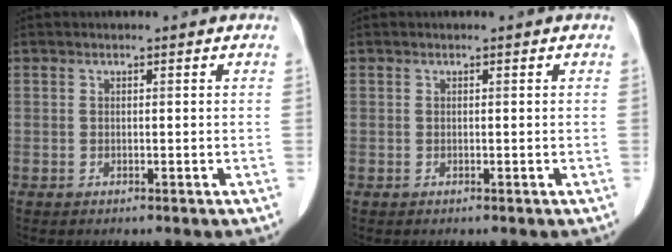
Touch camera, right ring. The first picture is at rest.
{"total": 0.0}